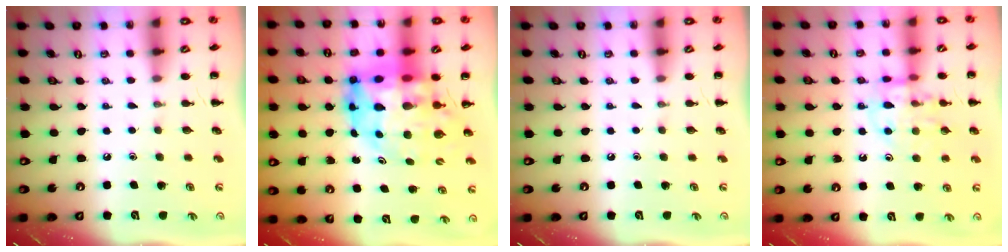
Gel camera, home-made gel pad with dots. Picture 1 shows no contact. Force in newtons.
{"total": 15.7, "press": 15.2, "slide": 4.3}
{"total": 0.0}
{"total": 12.0, "press": 11.9, "slide": 1.4}